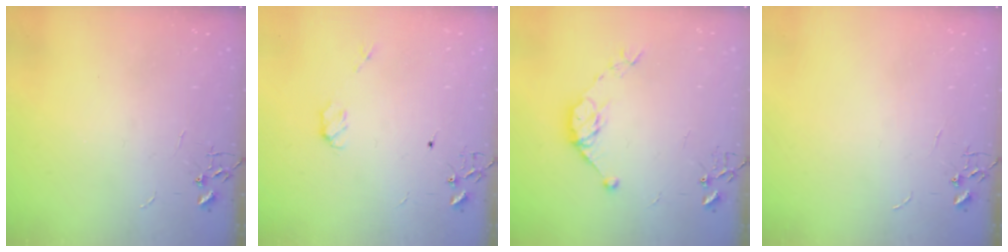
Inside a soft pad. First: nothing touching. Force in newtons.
{"total": 3.8, "press": 3.7, "slide": 0.6}
{"total": 9.8, "press": 9.8, "slide": 0.8}
{"total": 0.0}